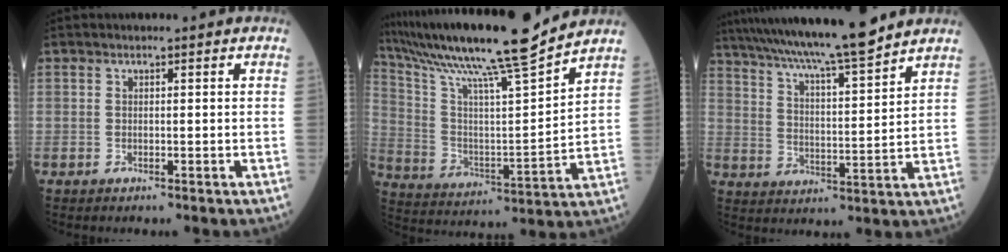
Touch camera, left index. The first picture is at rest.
{"total": 21.0, "force": [17.9, -1.2, 11.0], "torque": [-0.210, -0.009, 0.301]}
{"total": 18.5, "force": [16.0, 0.0, 9.3], "torque": [-0.164, 0.012, 0.254]}